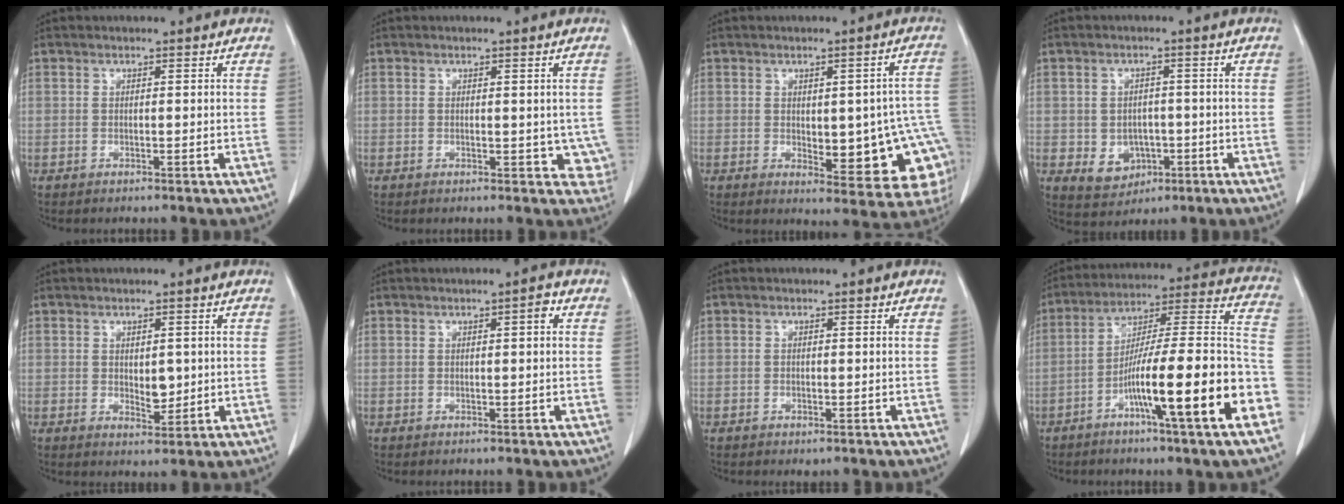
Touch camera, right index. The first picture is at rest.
{"total": 3.6, "force": [0.0, 2.2, 2.8], "torque": [-0.010, -0.003, 0.002]}
{"total": 15.1, "force": [-2.6, 6.0, 13.6], "torque": [-0.105, 0.024, -0.010]}
{"total": 5.5, "force": [-1.3, 4.7, 2.6], "torque": [-0.036, 0.005, -0.006]}
{"total": 3.2, "force": [0.2, 1.6, 2.7], "torque": [-0.041, -0.007, 0.010]}
{"total": 1.5, "force": [0.5, 0.3, 1.4], "torque": [-0.018, 0.004, 0.005]}
{"total": 0.8, "force": [-0.4, 0.5, 0.4], "torque": [-0.004, 0.001, -0.002]}
{"total": 21.1, "force": [-8.6, 0.5, 19.3], "torque": [-0.253, 0.005, -0.140]}